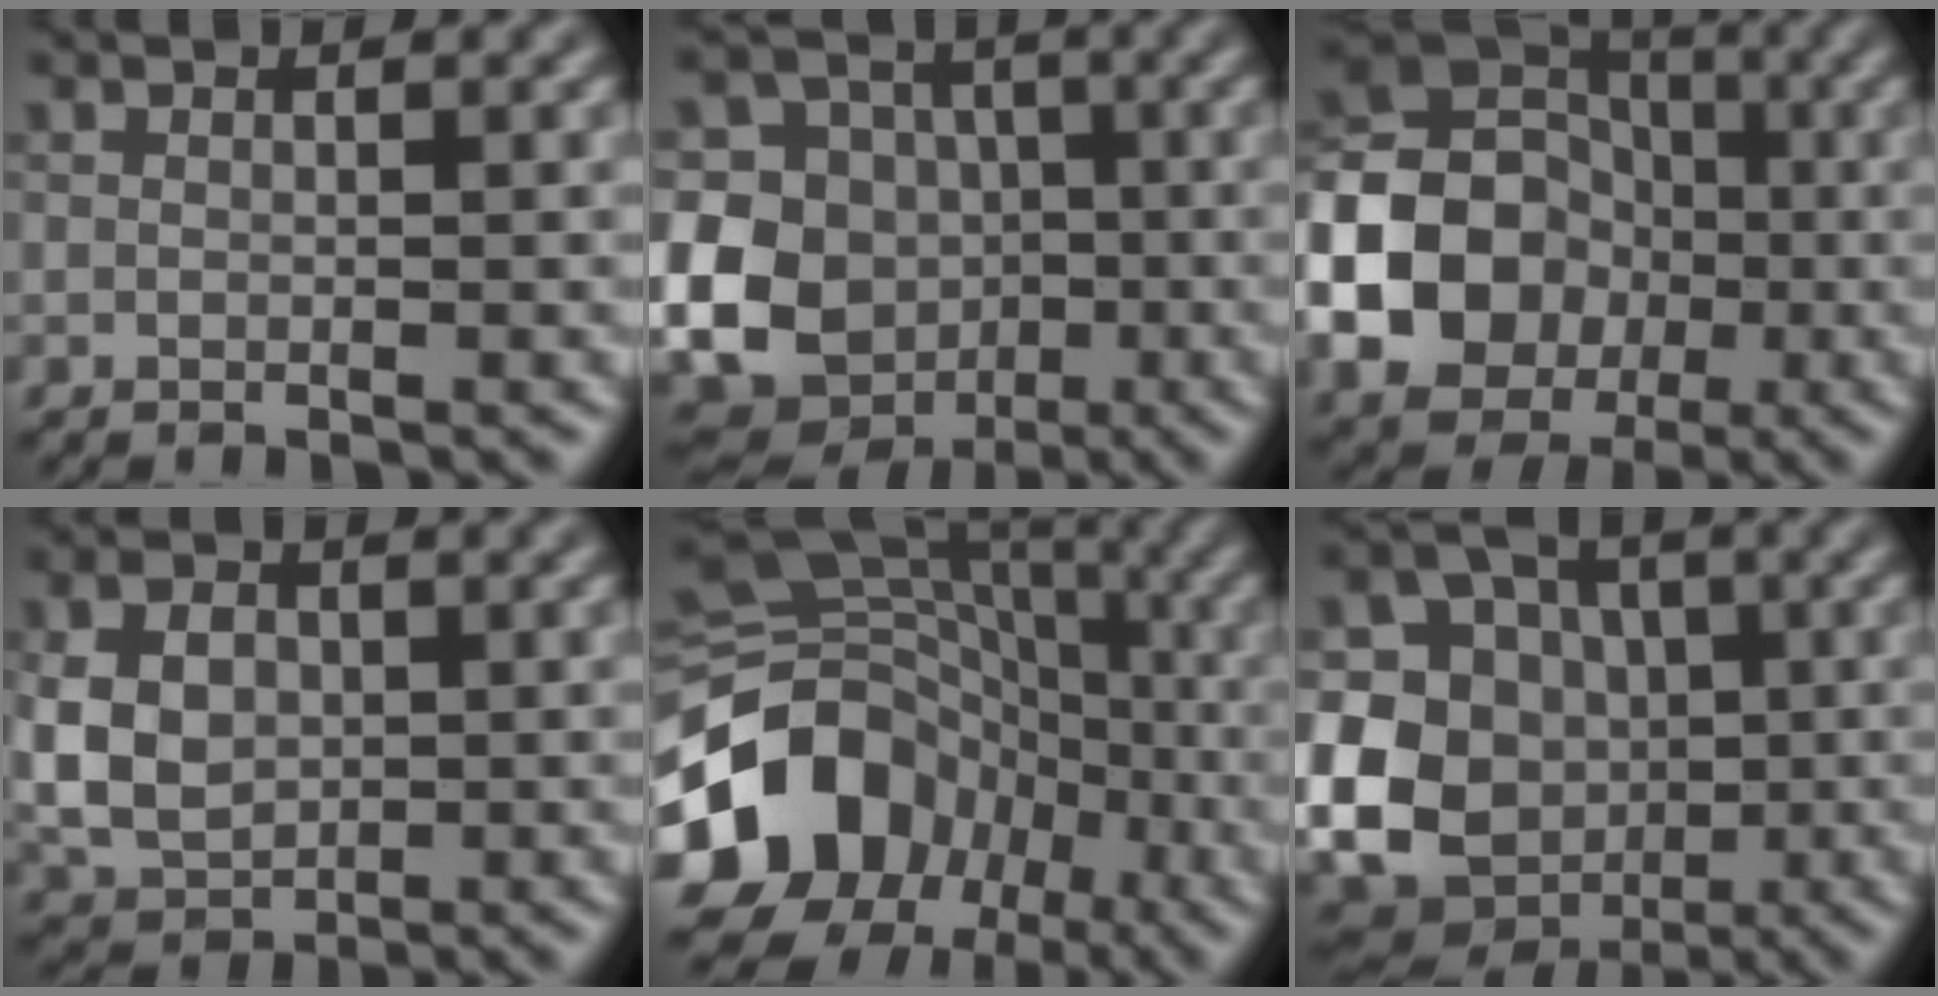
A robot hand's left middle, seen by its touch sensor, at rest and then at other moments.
{"total": 21.4, "force": [-5.6, 19.6, 6.4], "torque": [-0.149, -0.023, -0.121]}
{"total": 14.2, "force": [-2.8, 11.9, 7.1], "torque": [-0.146, -0.016, -0.082]}
{"total": 5.5, "force": [0.1, 4.0, 3.7], "torque": [-0.078, -0.002, 0.004]}
{"total": 15.8, "force": [-5.4, 13.2, 6.7], "torque": [-0.158, -0.004, -0.114]}
{"total": 18.3, "force": [-4.0, 16.2, 7.6], "torque": [-0.164, -0.020, -0.087]}